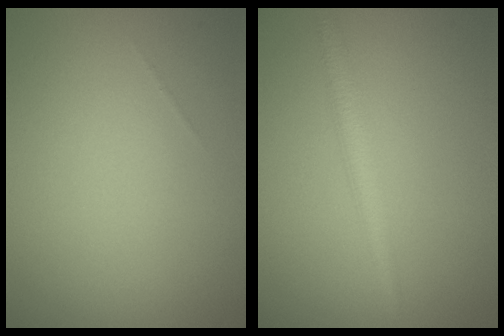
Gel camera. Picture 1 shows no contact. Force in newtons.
{"total": 2.3, "press": 2.3, "slide": 0.1}